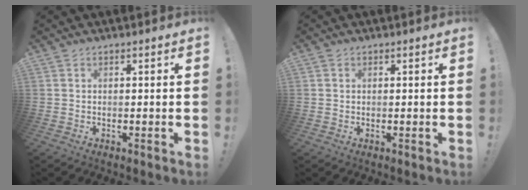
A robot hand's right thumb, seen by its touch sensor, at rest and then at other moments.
{"total": 0.6, "force": [0.2, 0.5, -0.2], "torque": [0.003, 0.001, 0.003]}